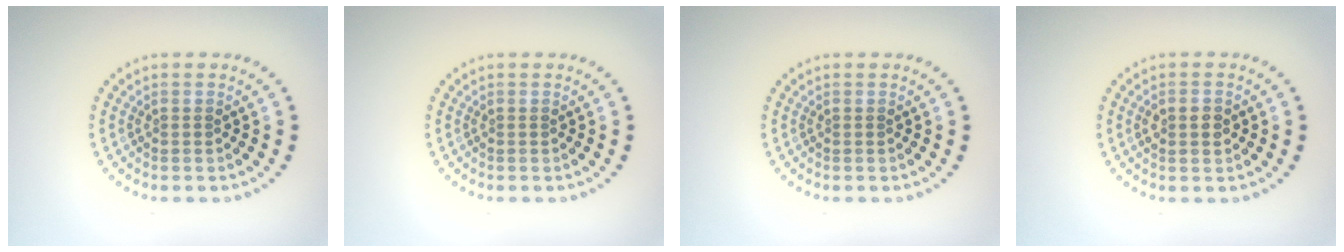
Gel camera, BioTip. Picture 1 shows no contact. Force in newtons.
{"total": 0.0}
{"total": 0.0}
{"total": 2.3, "press": 2.3, "slide": 0.1}